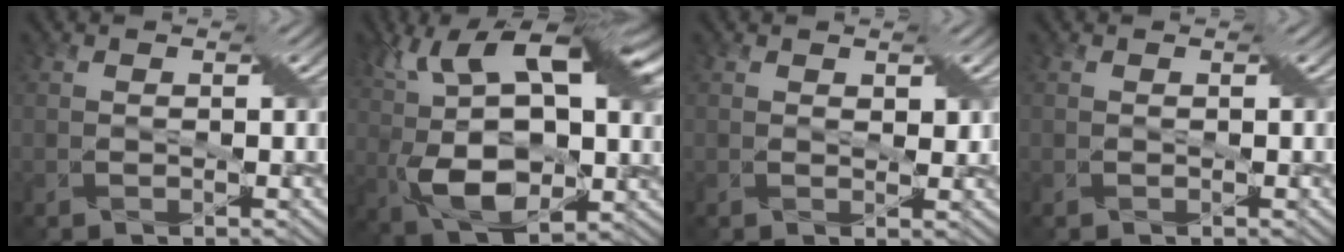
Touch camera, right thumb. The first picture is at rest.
{"total": 16.1, "force": [4.5, 7.9, 13.3], "torque": [-0.254, 0.009, 0.077]}
{"total": 1.4, "force": [0.9, 0.7, 0.8], "torque": [-0.015, -0.002, 0.018]}
{"total": 0.0}